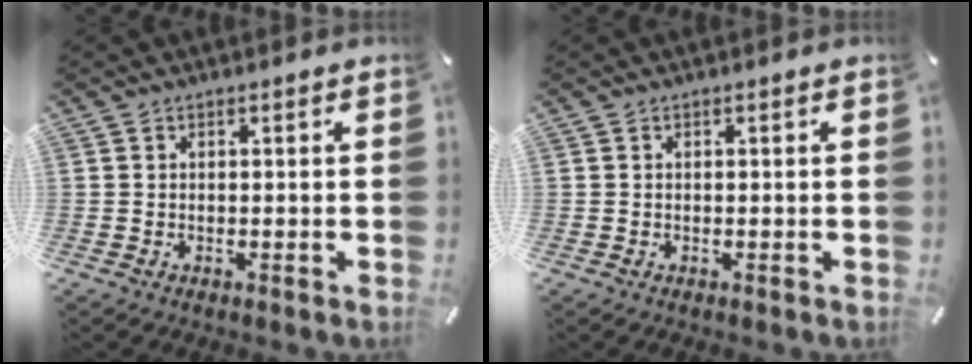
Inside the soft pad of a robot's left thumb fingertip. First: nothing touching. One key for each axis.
{"total": 0.0}